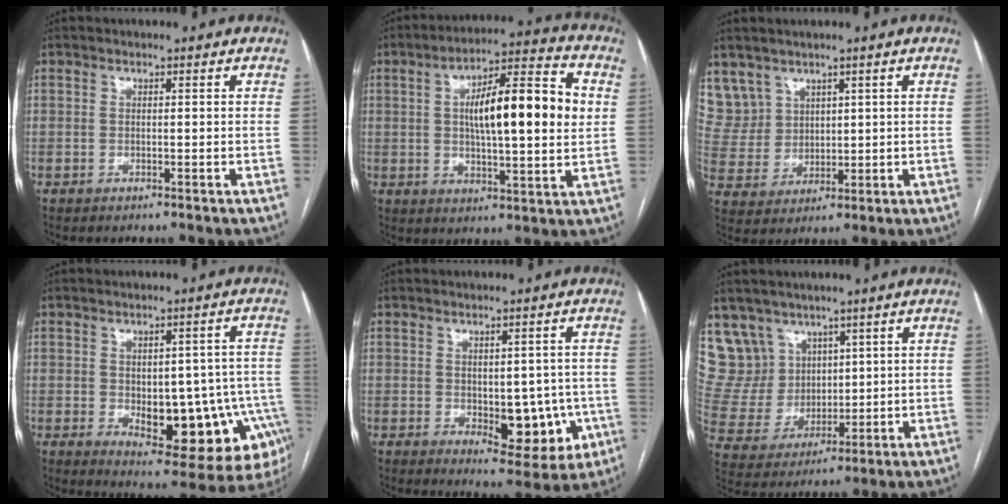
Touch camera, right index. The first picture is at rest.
{"total": 16.7, "force": [2.7, 3.8, 16.0], "torque": [-0.257, 0.027, 0.039]}
{"total": 7.9, "force": [5.2, 5.9, 0.2], "torque": [-0.015, 0.021, 0.123]}
{"total": 17.4, "force": [-4.8, 8.0, 14.6], "torque": [-0.127, 0.023, -0.037]}
{"total": 9.7, "force": [-1.9, 5.1, 8.1], "torque": [-0.084, 0.006, -0.009]}
{"total": 10.0, "force": [6.8, 7.3, 0.6], "torque": [-0.025, 0.033, 0.156]}